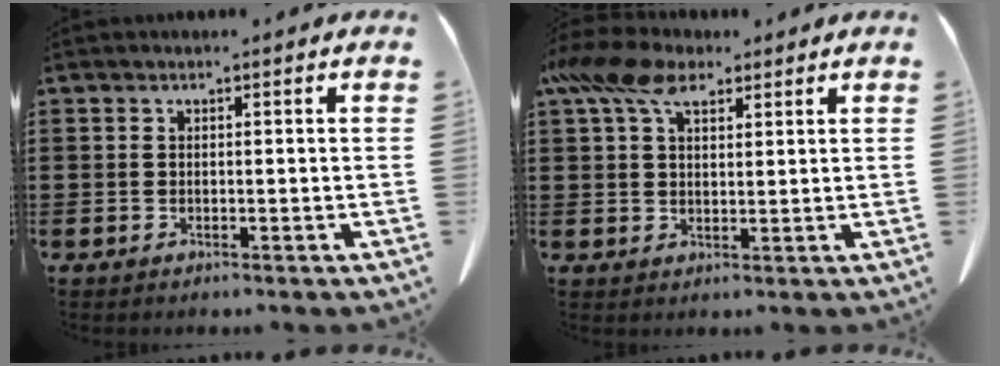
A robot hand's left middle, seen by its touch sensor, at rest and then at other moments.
{"total": 8.6, "force": [5.3, 4.2, 5.3], "torque": [-0.114, 0.003, 0.099]}